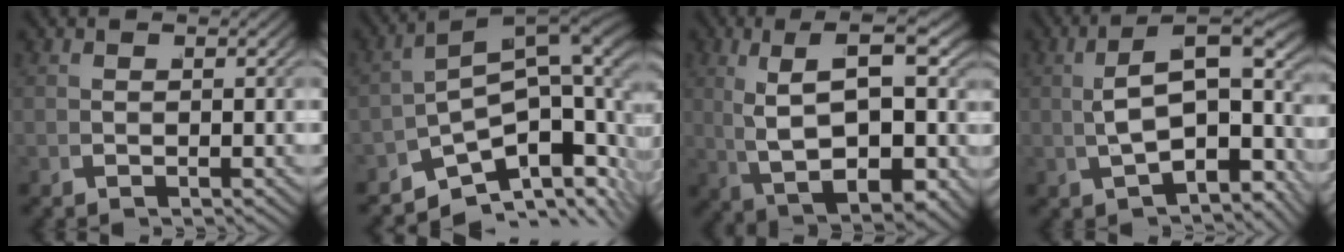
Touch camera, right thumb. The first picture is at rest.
{"total": 10.8, "force": [-2.3, 6.9, 8.1], "torque": [-0.120, -0.029, -0.033]}
{"total": 12.4, "force": [0.7, 6.8, 10.4], "torque": [-0.198, -0.024, 0.035]}
{"total": 9.3, "force": [-0.4, 5.3, 7.7], "torque": [-0.130, -0.014, 0.002]}